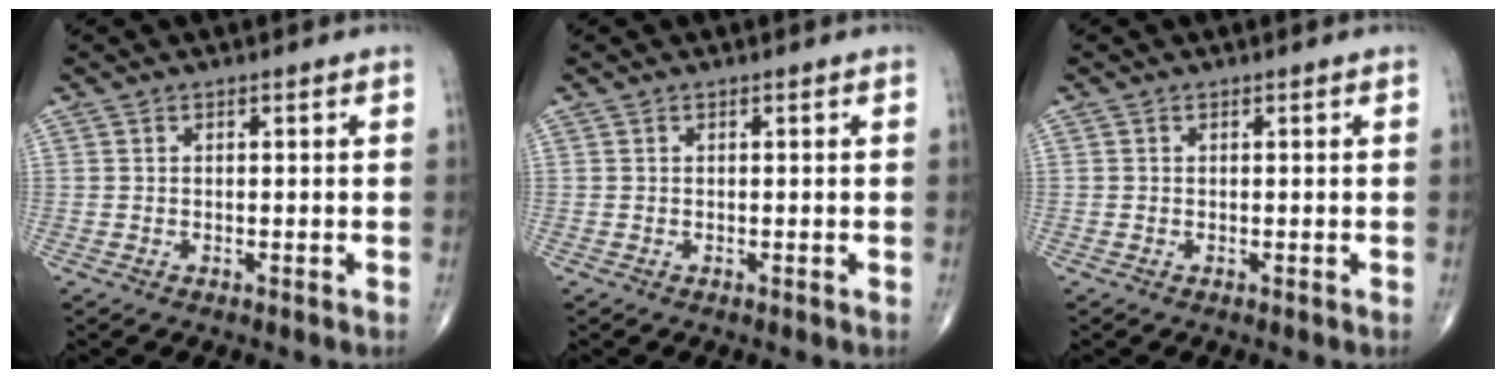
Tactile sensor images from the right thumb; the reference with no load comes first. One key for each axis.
{"total": 0.0}
{"total": 0.0}